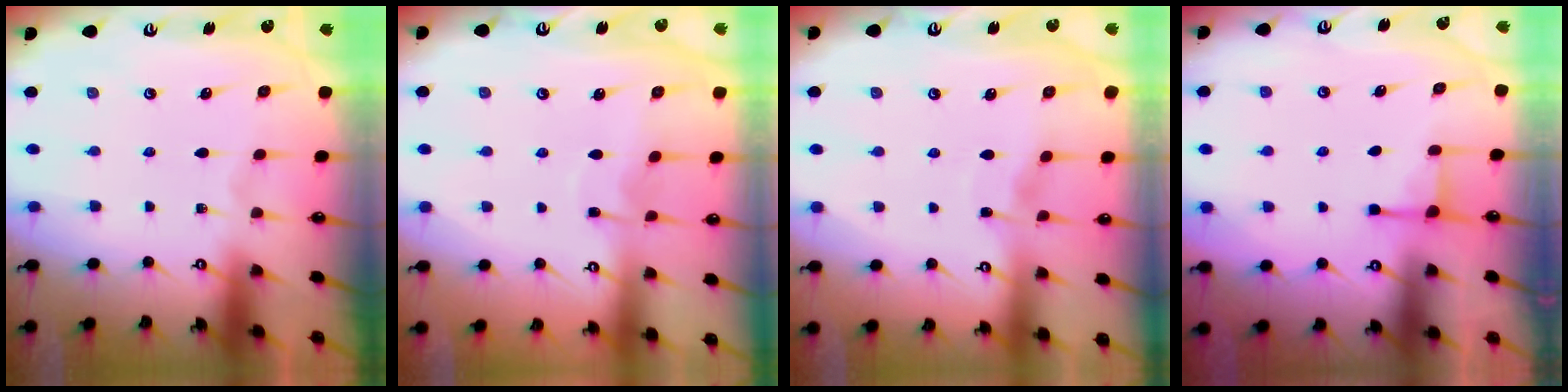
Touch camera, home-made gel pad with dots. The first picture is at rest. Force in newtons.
{"total": 3.1, "press": 3.1, "slide": 0.4}
{"total": 2.7, "press": 2.7, "slide": 0.3}
{"total": 2.5, "press": 2.5, "slide": 0.5}